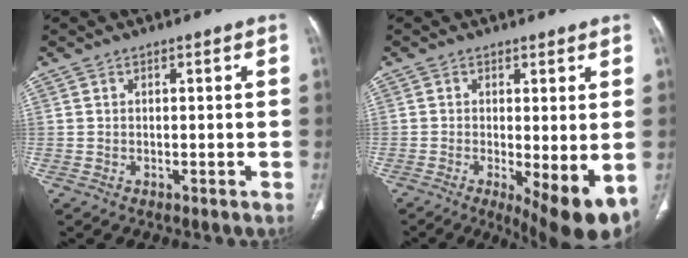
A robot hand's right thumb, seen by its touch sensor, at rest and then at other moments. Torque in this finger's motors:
{"motor_torque": [0.20, 0.99, 0.25, -0.41, 0.06]}